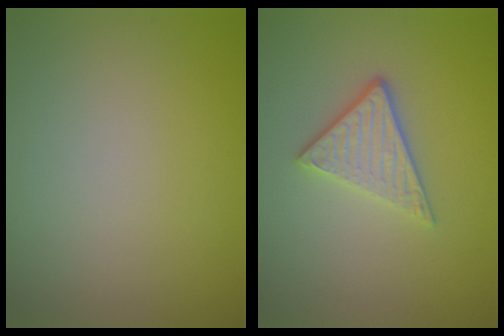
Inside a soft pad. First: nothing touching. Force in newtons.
{"total": 3.4, "press": 2.8, "slide": 1.9}